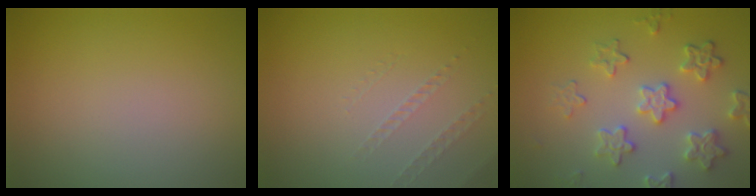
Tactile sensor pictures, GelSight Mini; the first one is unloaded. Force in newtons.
{"total": 1.0, "press": 0.4, "slide": 0.9}
{"total": 4.8, "press": 4.1, "slide": 2.6}